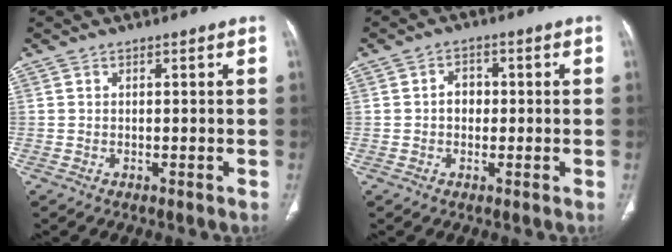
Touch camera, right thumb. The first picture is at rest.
{"total": 3.2, "force": [-0.1, 2.6, 1.8], "torque": [-0.009, 0.007, -0.008]}